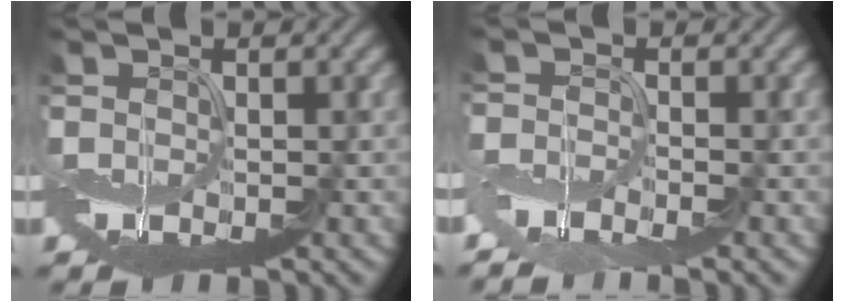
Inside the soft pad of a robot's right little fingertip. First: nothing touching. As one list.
[{"total": 2.9, "force": [-2.6, 0.4, 1.2], "torque": [-0.026, -0.009, -0.061]}]